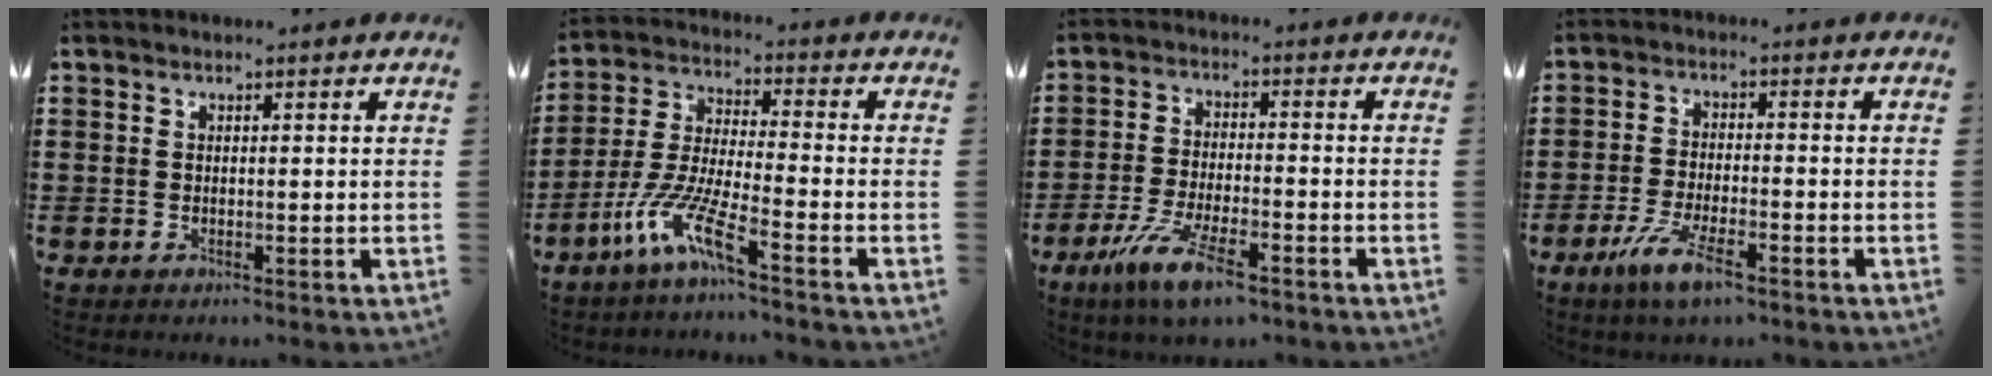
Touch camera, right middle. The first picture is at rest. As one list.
[{"total": 8.8, "force": [-5.9, 1.0, 6.4], "torque": [-0.150, -0.014, -0.117]}, {"total": 8.4, "force": [-5.2, 2.0, 6.3], "torque": [-0.137, -0.007, -0.096]}, {"total": 6.4, "force": [-3.6, 1.4, 5.0], "torque": [-0.112, -0.012, -0.069]}]